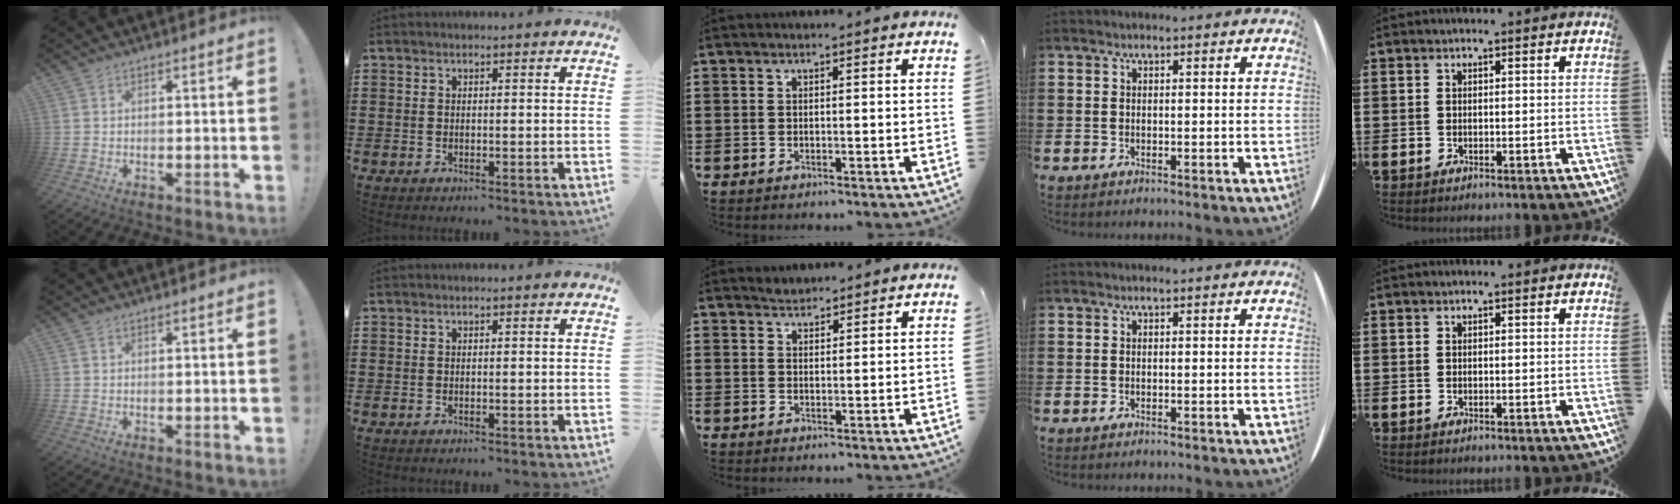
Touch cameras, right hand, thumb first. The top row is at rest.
{"middle": {"total": 1.6, "force": [1.5, 0.3, -0.4], "torque": [0.001, 0.002, 0.031]}}